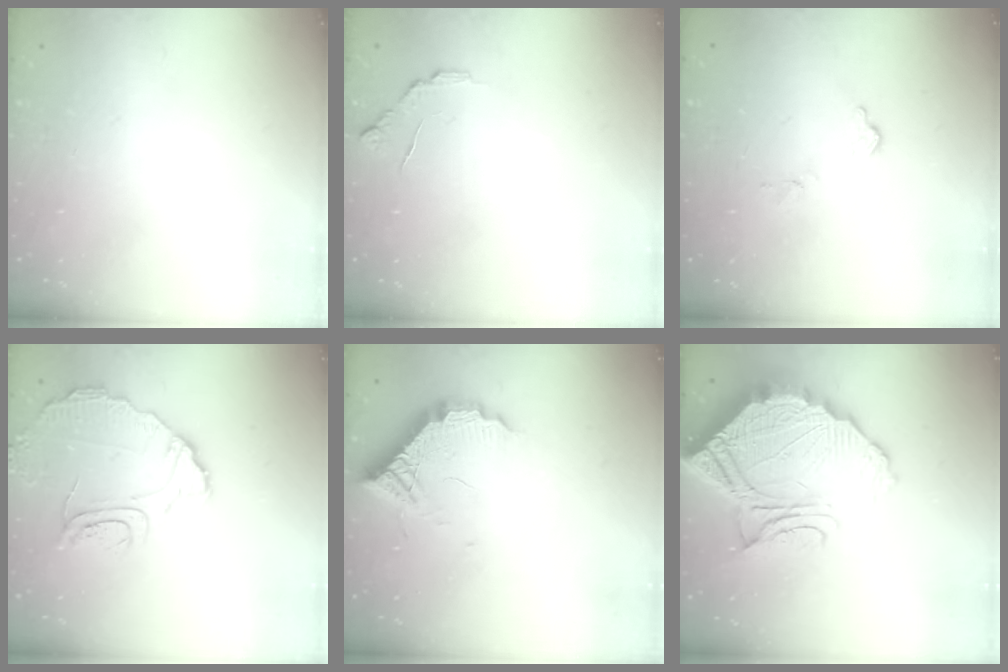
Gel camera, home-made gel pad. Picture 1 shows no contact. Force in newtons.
{"total": 6.3, "press": 6.2, "slide": 0.6}
{"total": 5.5, "press": 5.5, "slide": 0.3}
{"total": 10.5, "press": 10.5, "slide": 0.6}
{"total": 11.5, "press": 11.4, "slide": 0.8}
{"total": 19.5, "press": 19.4, "slide": 1.5}